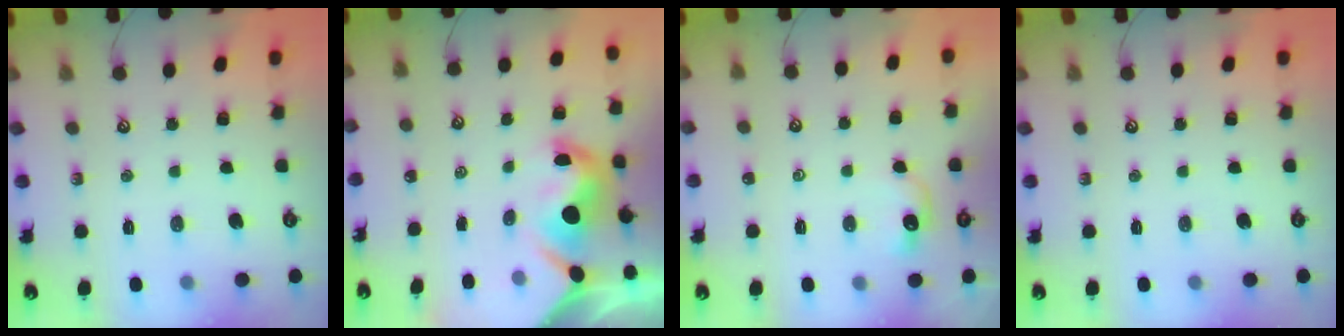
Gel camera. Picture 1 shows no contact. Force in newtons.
{"total": 7.2, "press": 7.2, "slide": 0.8}
{"total": 2.3, "press": 2.2, "slide": 0.5}
{"total": 0.0}